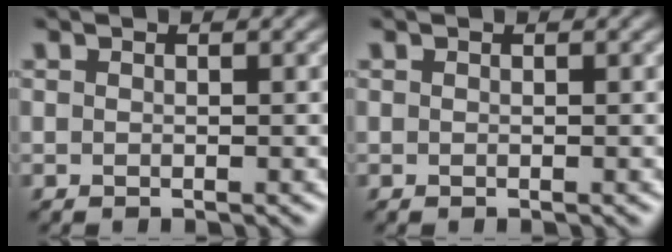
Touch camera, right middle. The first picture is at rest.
{"total": 0.0}